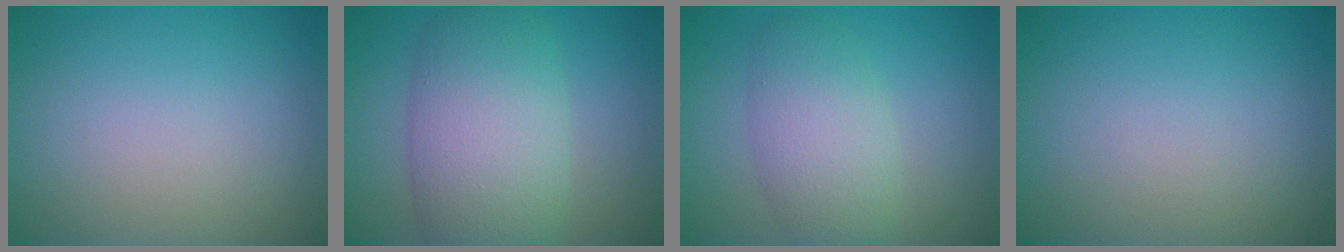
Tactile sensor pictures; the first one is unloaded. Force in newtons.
{"total": 8.6, "press": 8.6, "slide": 0.5}
{"total": 4.9, "press": 4.9, "slide": 0.2}
{"total": 0.0}